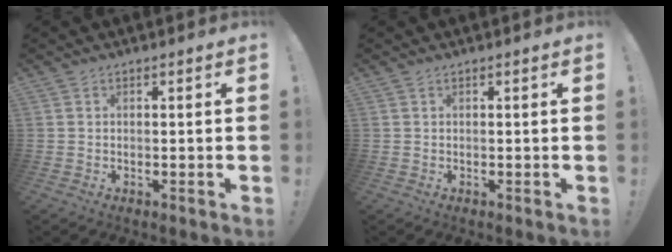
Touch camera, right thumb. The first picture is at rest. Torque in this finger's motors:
{"motor_torque": [-0.03, 0.02, -0.07, 0.07, 0.03]}